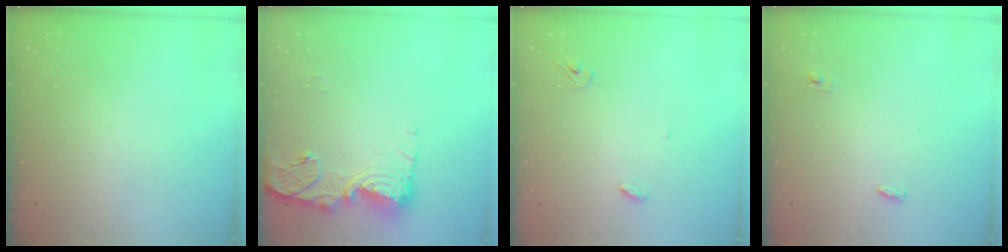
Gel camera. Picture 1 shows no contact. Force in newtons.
{"total": 13.5, "press": 13.4, "slide": 1.3}
{"total": 3.5, "press": 3.5, "slide": 0.3}
{"total": 3.6, "press": 3.4, "slide": 1.0}